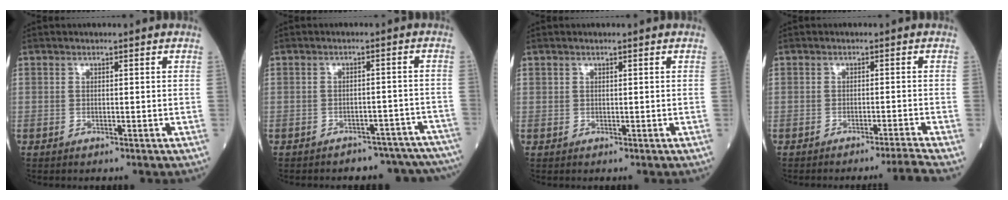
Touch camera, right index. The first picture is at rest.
{"total": 12.2, "force": [-11.4, 4.1, 1.6], "torque": [-0.003, 0.027, -0.121]}
{"total": 0.0}
{"total": 4.3, "force": [-3.5, -2.4, 0.6], "torque": [-0.007, -0.005, -0.052]}